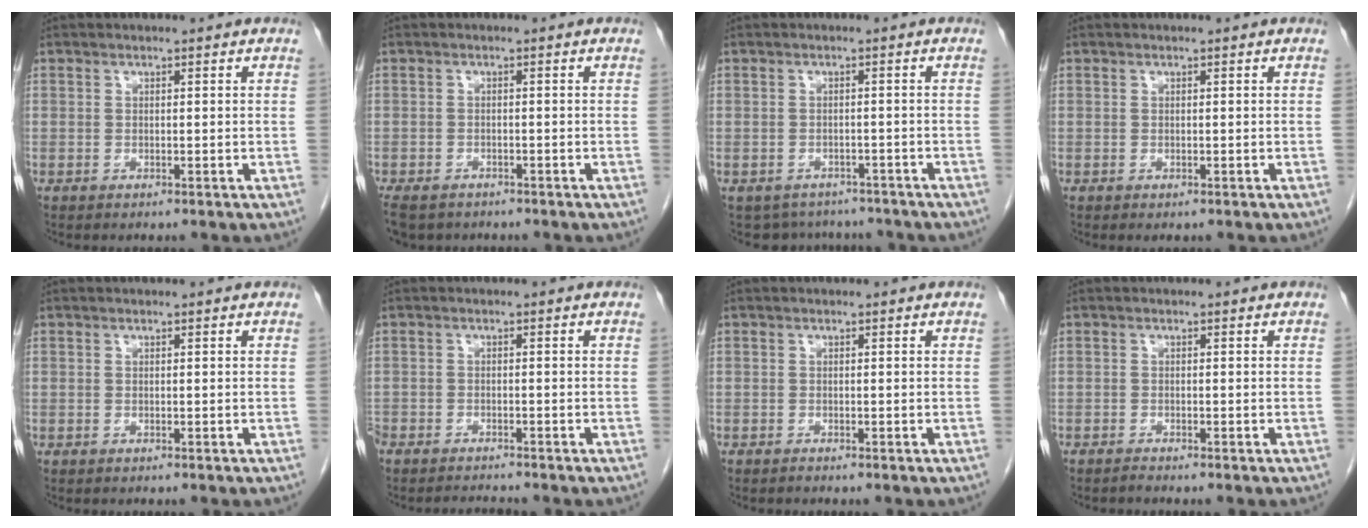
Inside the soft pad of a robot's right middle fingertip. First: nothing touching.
{"total": 6.5, "force": [-4.9, 3.5, 2.4], "torque": [-0.045, -0.006, -0.074]}
{"total": 6.5, "force": [-5.7, 3.2, 0.4], "torque": [0.000, 0.011, -0.065]}
{"total": 0.0}
{"total": 0.0}
{"total": 3.6, "force": [-3.6, 0.6, 0.6], "torque": [-0.011, -0.011, -0.061]}
{"total": 0.0}
{"total": 0.5, "force": [-0.5, -0.1, 0.0], "torque": [-0.002, -0.002, -0.011]}